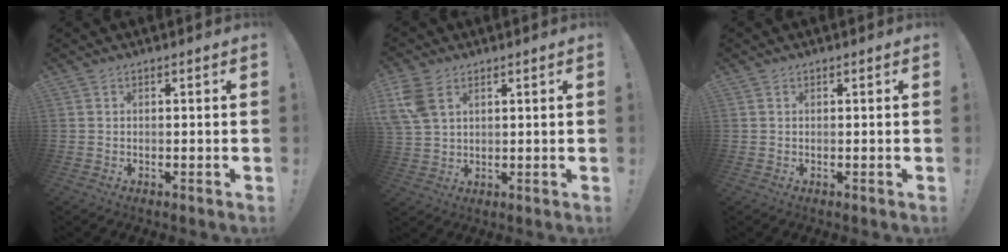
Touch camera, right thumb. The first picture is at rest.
{"total": 8.0, "force": [3.5, 5.3, 4.8], "torque": [-0.088, -0.003, 0.071]}
{"total": 0.0}